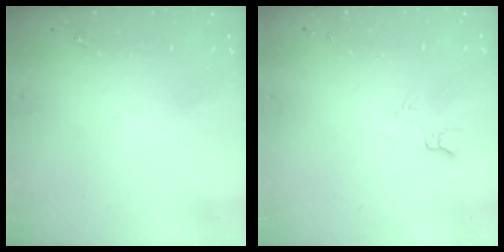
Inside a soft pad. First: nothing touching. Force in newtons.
{"total": 5.3, "press": 5.3, "slide": 0.4}